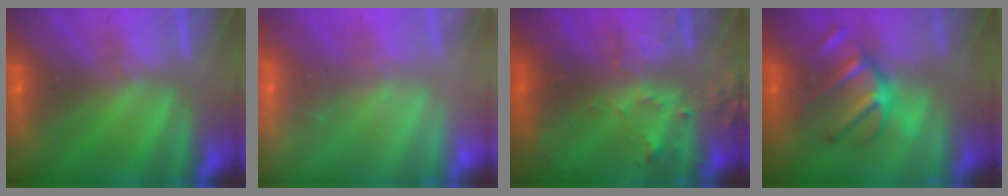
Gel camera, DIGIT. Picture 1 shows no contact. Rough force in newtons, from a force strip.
{"total": 2.2}
{"total": 7.6}
{"total": 2.8}